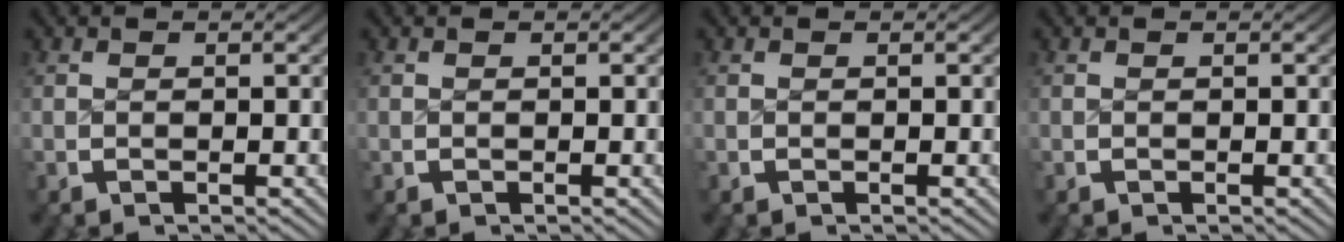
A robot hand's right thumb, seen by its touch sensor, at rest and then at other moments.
{"total": 0.0}
{"total": 0.0}
{"total": 0.0}